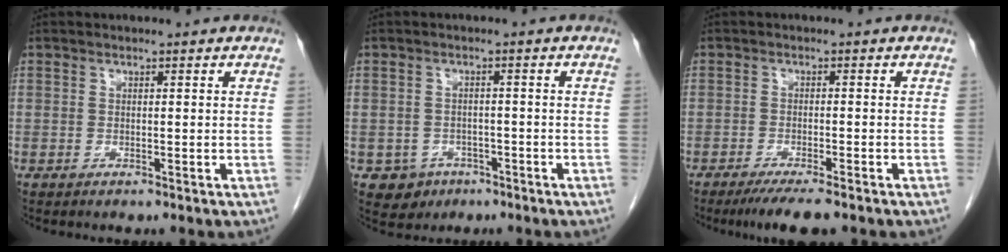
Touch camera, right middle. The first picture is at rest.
{"total": 3.9, "force": [-2.0, 3.3, 0.7], "torque": [-0.006, 0.010, -0.023]}
{"total": 5.9, "force": [-4.5, 0.5, 3.8], "torque": [-0.058, -0.014, -0.069]}